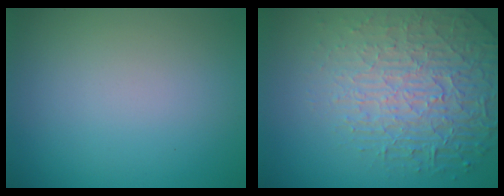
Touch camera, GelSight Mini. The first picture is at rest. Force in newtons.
{"total": 7.6, "press": 5.5, "slide": 5.2}